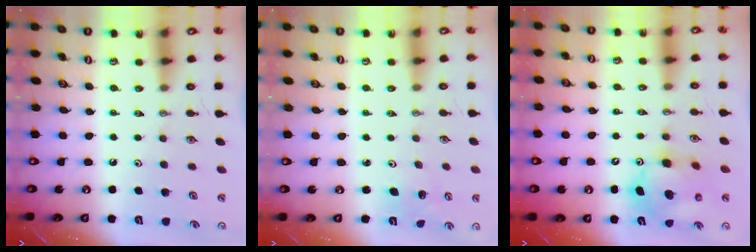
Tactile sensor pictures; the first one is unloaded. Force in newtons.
{"total": 2.0, "press": 2.0, "slide": 0.2}
{"total": 12.2, "press": 12.0, "slide": 2.1}